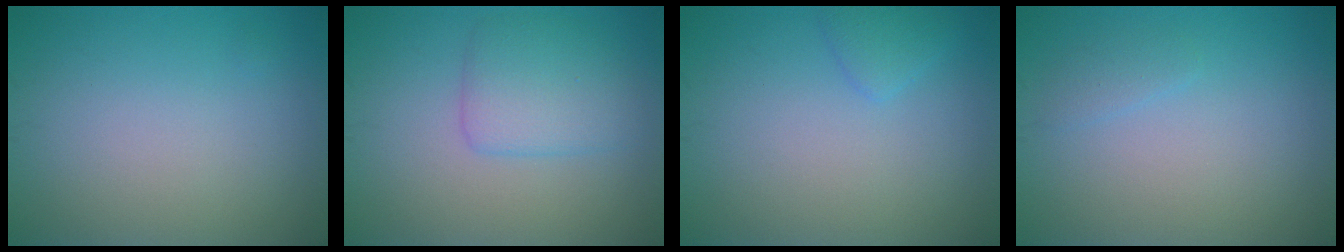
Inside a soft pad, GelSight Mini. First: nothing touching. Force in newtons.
{"total": 3.5, "press": 3.5, "slide": 0.1}
{"total": 1.3, "press": 1.3, "slide": 0.0}
{"total": 0.9, "press": 0.9, "slide": 0.1}